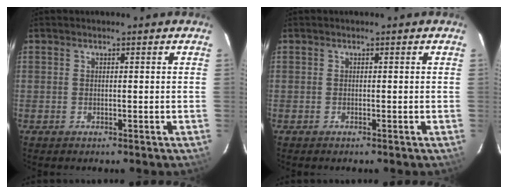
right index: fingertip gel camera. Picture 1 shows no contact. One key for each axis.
{"total": 1.2, "fx": -0.3, "fy": -0.6, "fz": -1.0, "tx": 0.020, "ty": -0.001, "tz": -0.008}